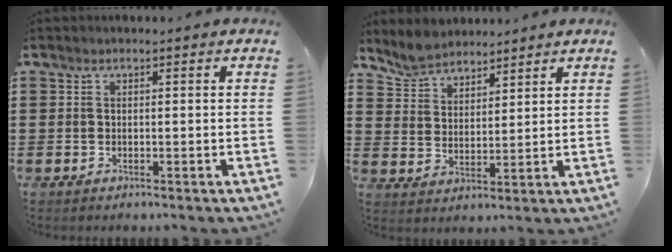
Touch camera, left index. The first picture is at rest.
{"total": 5.0, "force": [4.8, 1.6, 0.3], "torque": [-0.027, -0.008, 0.090]}